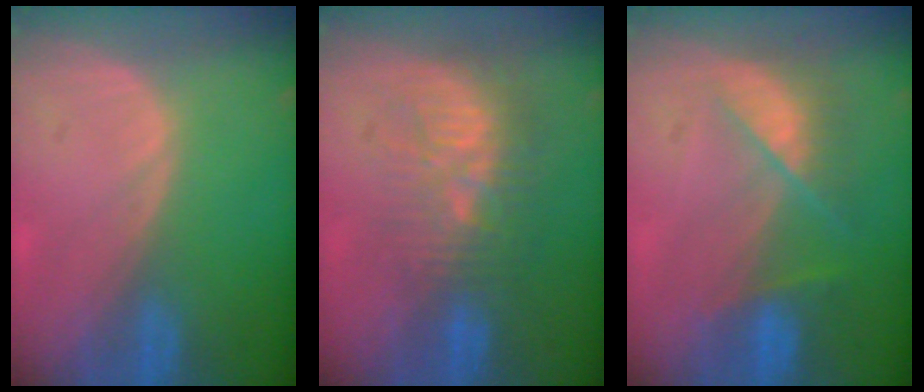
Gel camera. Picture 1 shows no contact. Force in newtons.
{"total": 9.2, "press": 8.5, "slide": 3.4}
{"total": 7.3, "press": 6.5, "slide": 3.2}